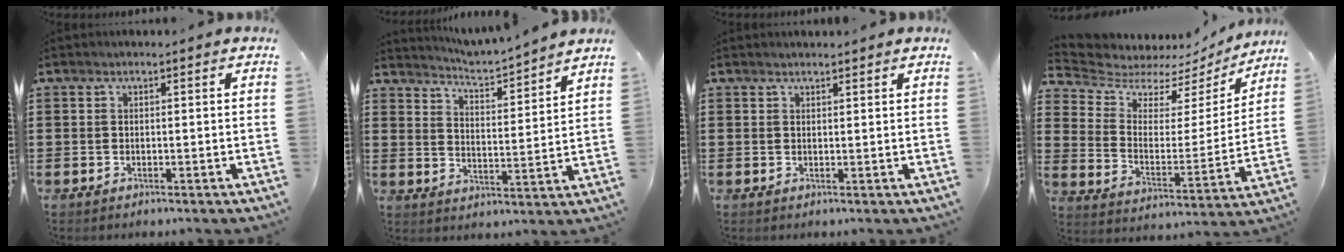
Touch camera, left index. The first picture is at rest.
{"total": 3.8, "force": [3.7, -0.8, 0.4], "torque": [-0.029, -0.037, 0.056]}
{"total": 1.0, "force": [1.0, 0.1, 0.1], "torque": [-0.003, -0.001, 0.019]}
{"total": 6.0, "force": [5.3, 2.4, 1.3], "torque": [-0.061, -0.039, 0.091]}